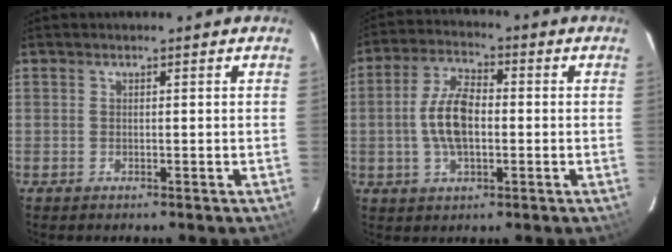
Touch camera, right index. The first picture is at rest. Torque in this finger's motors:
{"motor_torque": [1.30, 0.34, 0.53, 0.07]}